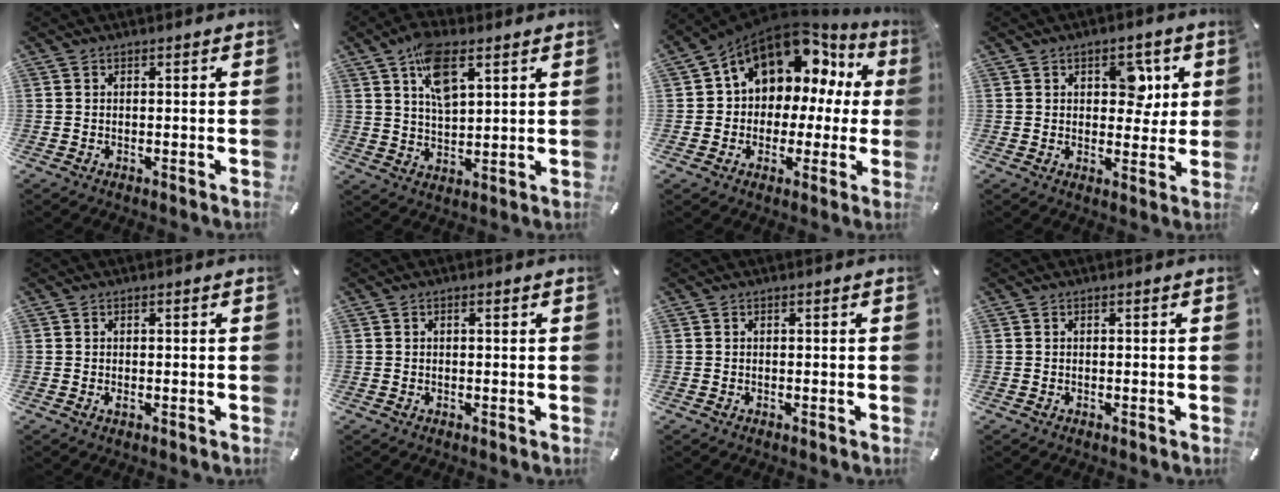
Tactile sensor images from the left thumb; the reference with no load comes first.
{"total": 9.8, "force": [5.3, 4.7, 6.8], "torque": [-0.121, -0.011, 0.095]}
{"total": 12.6, "force": [6.8, 9.2, 5.3], "torque": [-0.085, -0.057, 0.119]}
{"total": 7.6, "force": [2.5, 5.2, 5.0], "torque": [-0.048, -0.009, 0.031]}
{"total": 0.7, "force": [0.0, 0.3, 0.6], "torque": [-0.011, 0.000, -0.001]}
{"total": 0.9, "force": [0.3, 0.5, 0.7], "torque": [-0.015, 0.005, 0.003]}
{"total": 0.0}
{"total": 0.0}